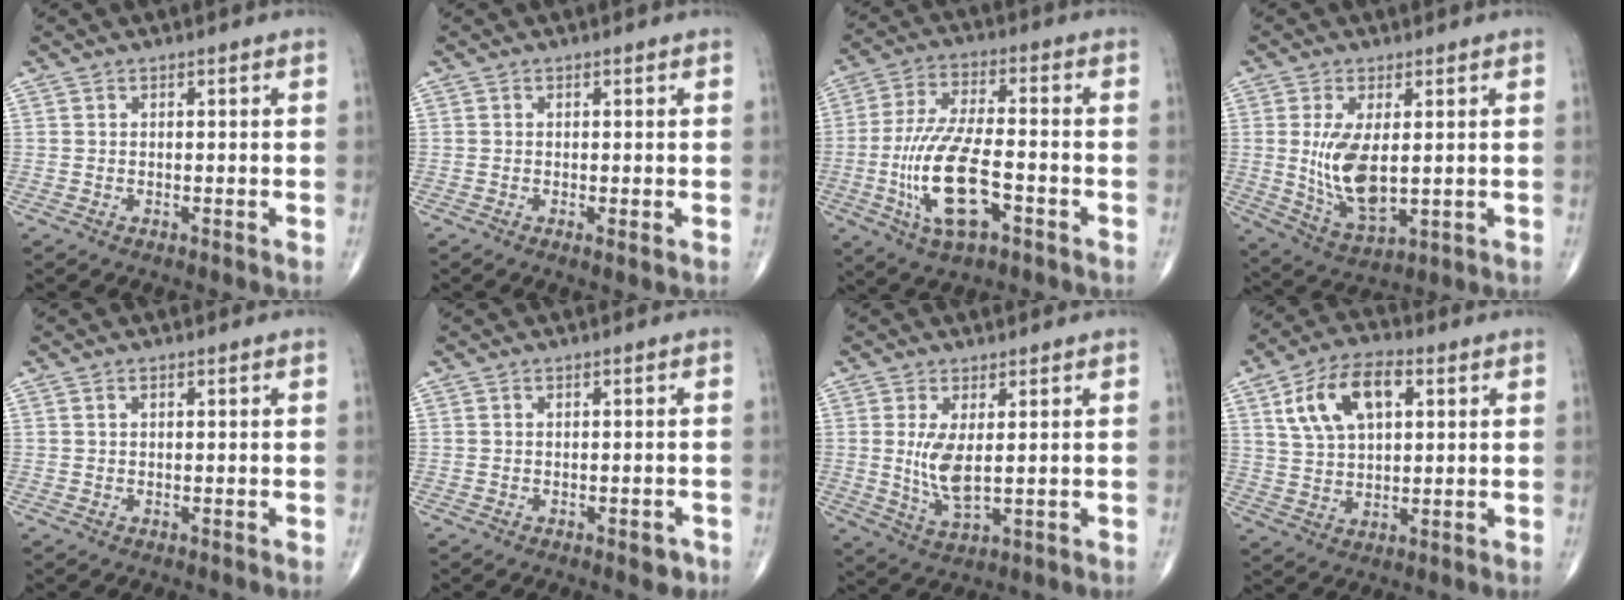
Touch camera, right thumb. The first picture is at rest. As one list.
[{"total": 1.0, "force": [-0.2, 0.2, 0.9], "torque": [-0.021, -0.005, -0.006]}, {"total": 14.9, "force": [-4.4, 5.7, 13.1], "torque": [-0.268, 0.018, -0.077]}, {"total": 10.8, "force": [0.8, 4.9, 9.6], "torque": [-0.183, -0.022, 0.030]}, {"total": 0.7, "force": [0.3, 0.4, 0.5], "torque": [-0.010, 0.003, 0.006]}, {"total": 2.2, "force": [-1.1, 1.1, 1.6], "torque": [-0.009, 0.002, -0.012]}, {"total": 6.6, "force": [0.9, 2.3, 6.1], "torque": [-0.126, -0.022, 0.026]}, {"total": 12.4, "force": [4.3, 6.8, 9.4], "torque": [-0.161, 0.006, 0.078]}]